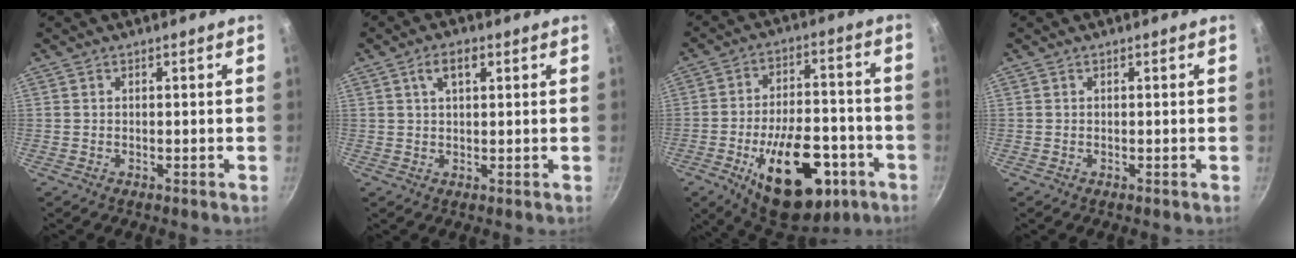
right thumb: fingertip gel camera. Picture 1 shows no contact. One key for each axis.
{"total": 4.2, "fx": 1.7, "fy": 2.0, "fz": 3.2, "tx": -0.048, "ty": 0.004, "tz": 0.029}
{"total": 22.3, "fx": -8.7, "fy": 11.9, "fz": 16.7, "tx": -0.219, "ty": 0.040, "tz": -0.114}
{"total": 0.0}